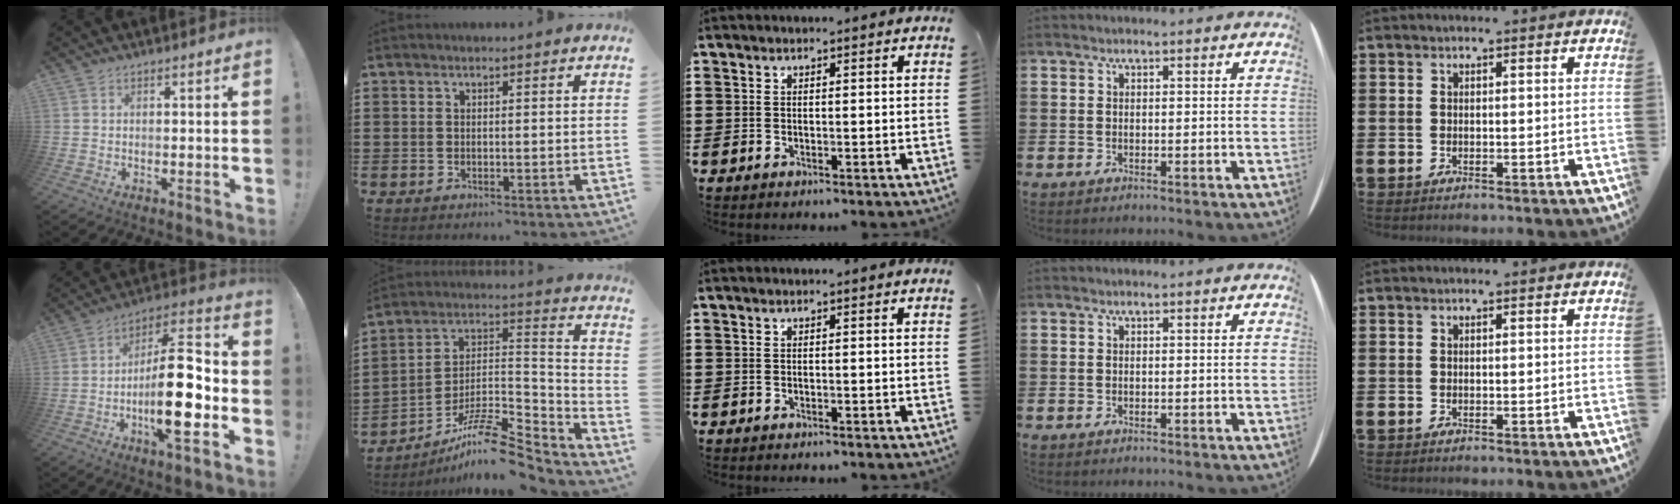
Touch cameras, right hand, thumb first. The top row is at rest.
{"thumb": {"total": 21.4, "force": [-5.2, 6.5, 19.7], "torque": [-0.330, 0.027, -0.083]}, "index": {"total": 10.6, "force": [-8.4, 2.6, 6.0], "torque": [-0.105, 0.017, -0.162]}}